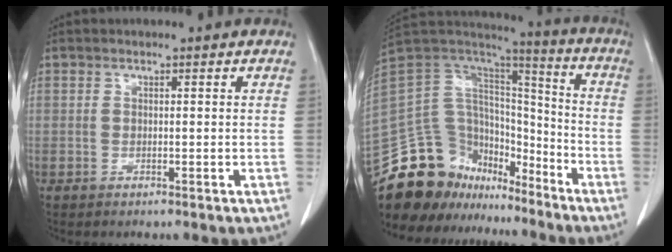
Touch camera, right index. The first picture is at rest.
{"total": 24.5, "force": [-20.0, 11.4, 8.3], "torque": [-0.205, 0.039, -0.325]}